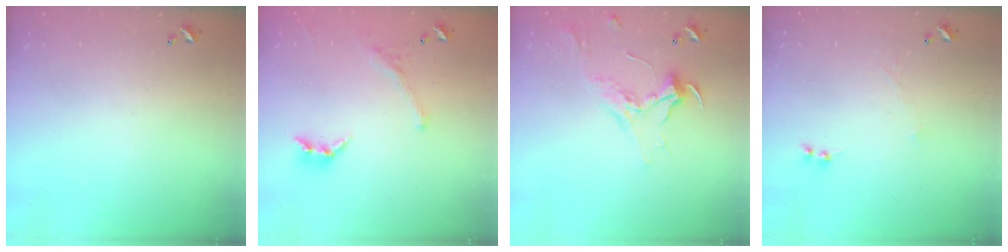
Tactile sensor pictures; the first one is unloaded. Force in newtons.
{"total": 1.2, "press": 0.5, "slide": 1.1}
{"total": 2.4, "press": 2.3, "slide": 0.8}
{"total": 0.0}